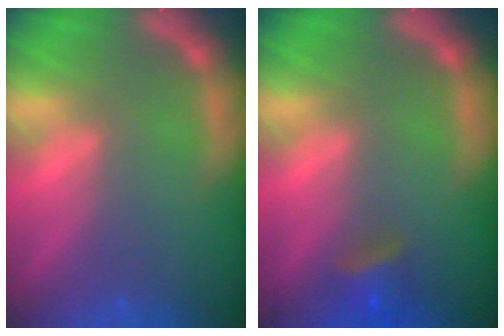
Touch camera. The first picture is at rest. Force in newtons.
{"total": 2.9}